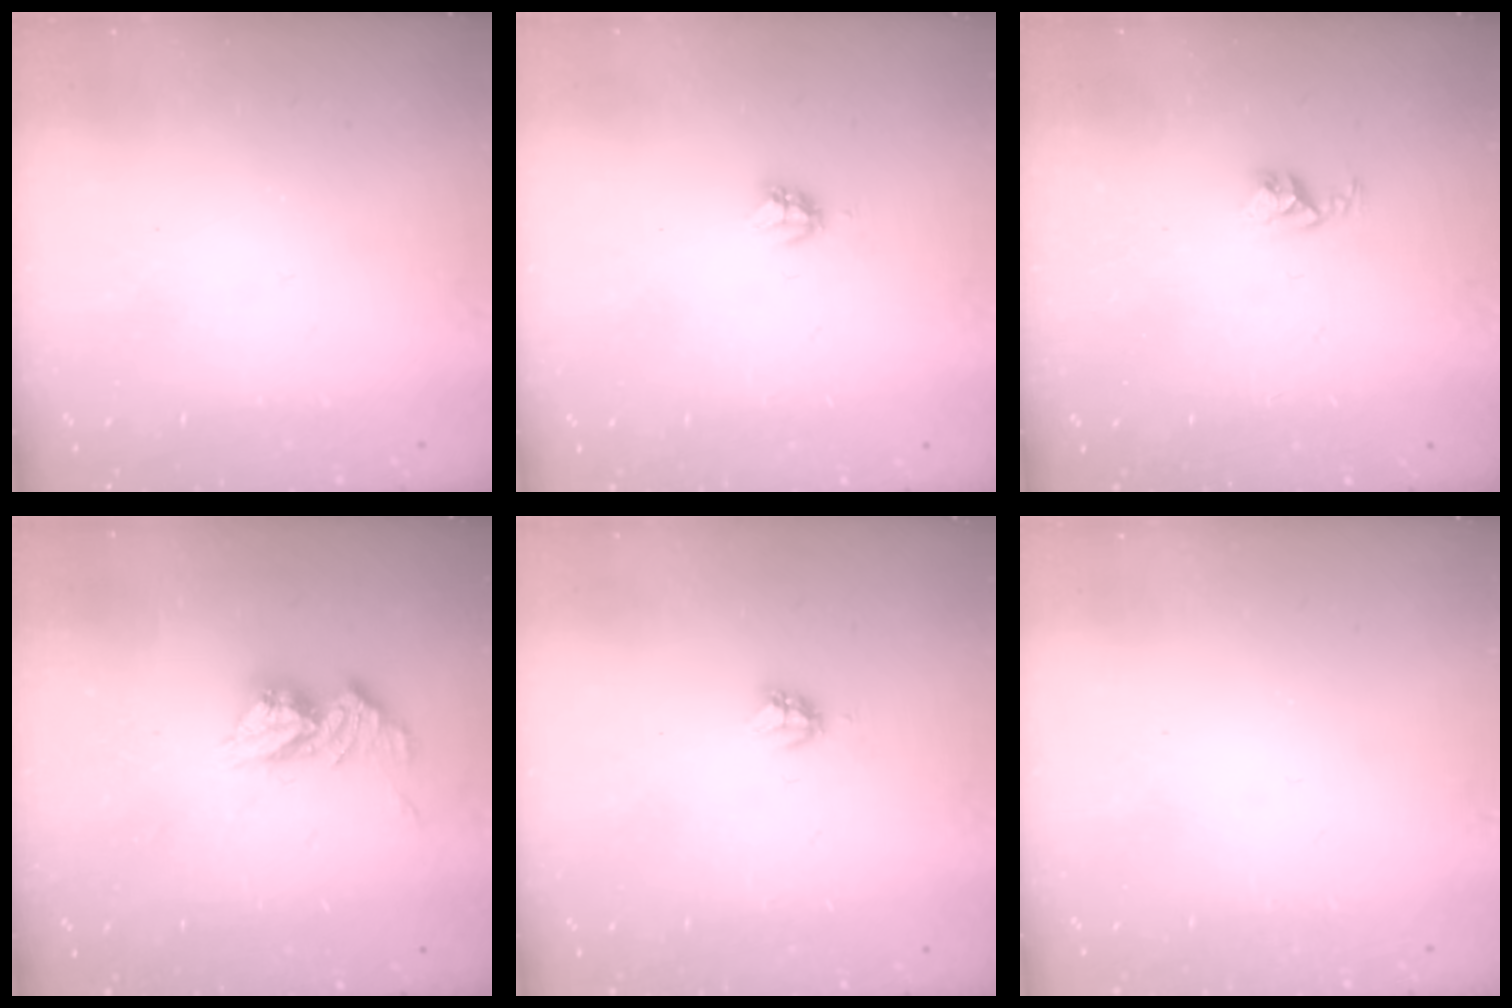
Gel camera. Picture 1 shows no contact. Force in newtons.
{"total": 3.3, "press": 3.3, "slide": 0.5}
{"total": 2.5, "press": 2.5, "slide": 0.4}
{"total": 11.5, "press": 11.4, "slide": 1.1}
{"total": 3.3, "press": 3.3, "slide": 0.5}
{"total": 0.0}